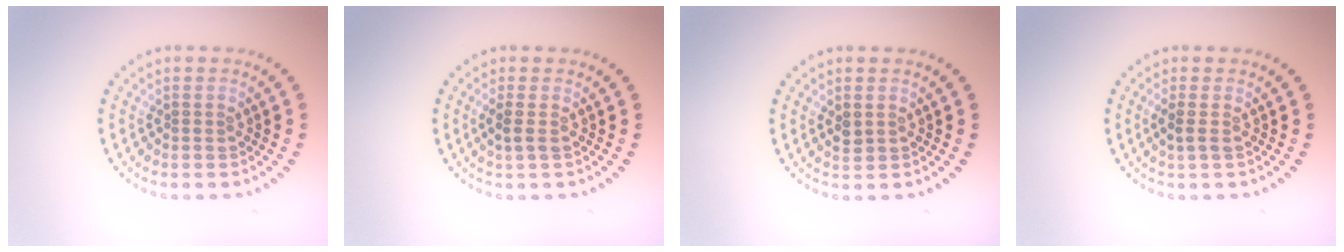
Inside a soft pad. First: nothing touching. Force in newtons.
{"total": 1.2, "press": 1.1, "slide": 0.5}
{"total": 1.1, "press": 1.1, "slide": 0.0}
{"total": 1.1, "press": 1.0, "slide": 0.5}